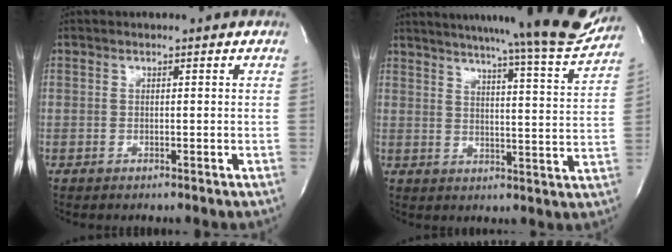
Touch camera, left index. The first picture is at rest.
{"total": 22.8, "force": [20.6, 0.4, 9.9], "torque": [-0.147, -0.057, 0.254]}